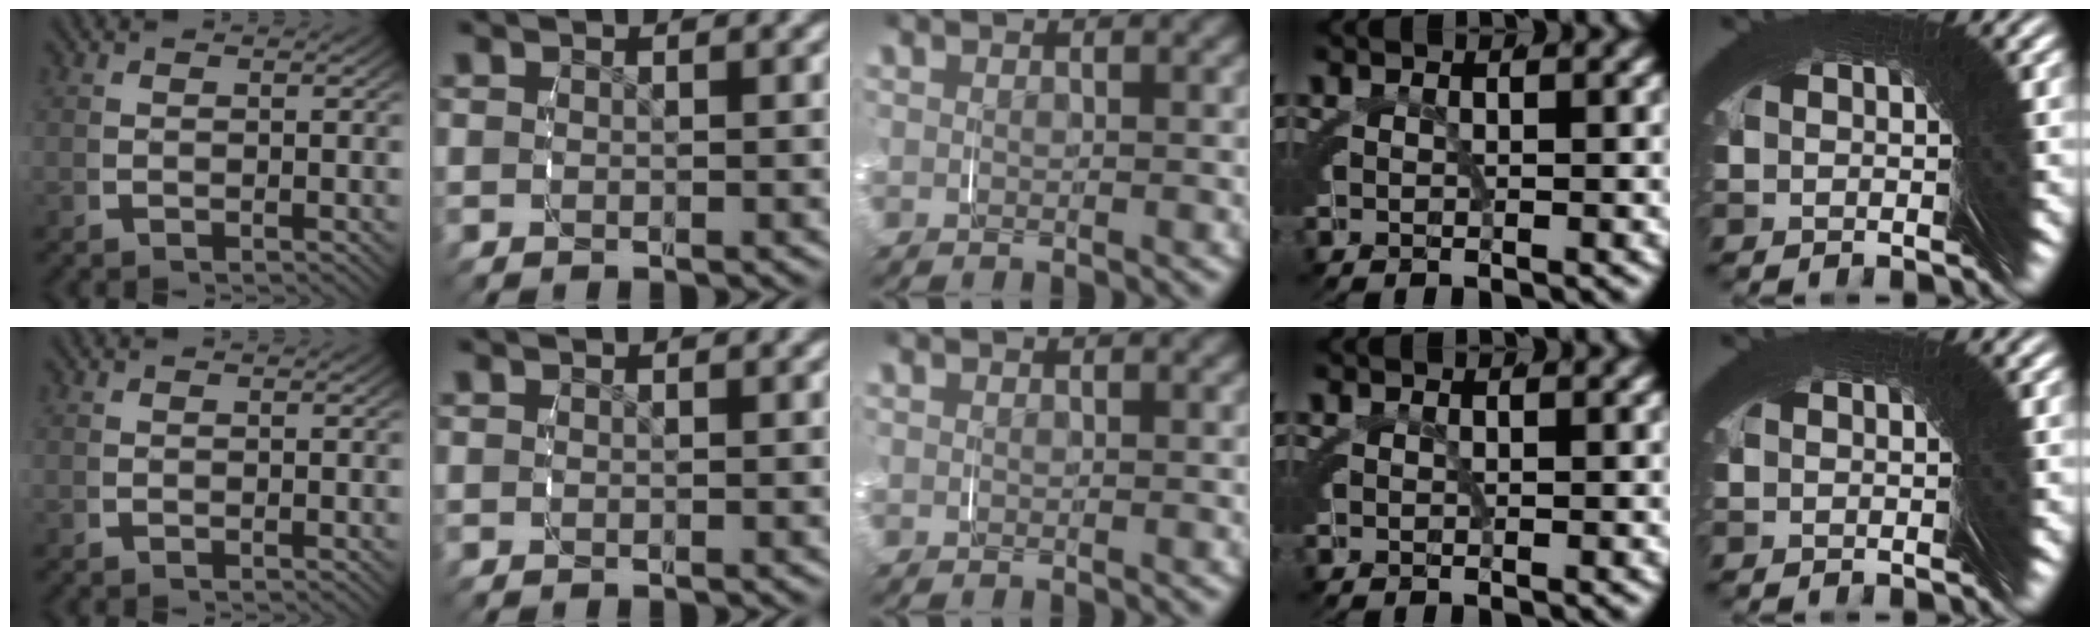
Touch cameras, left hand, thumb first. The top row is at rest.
{}